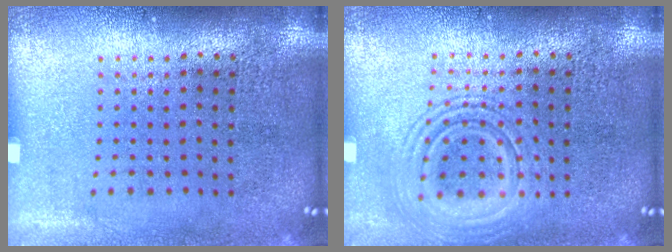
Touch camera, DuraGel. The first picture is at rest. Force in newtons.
{"total": 2.4, "press": 2.4, "slide": 0.4}